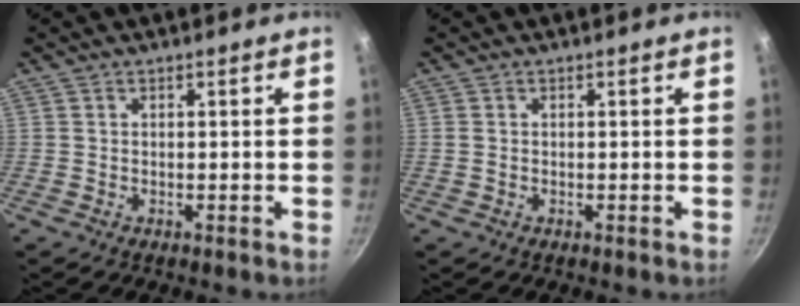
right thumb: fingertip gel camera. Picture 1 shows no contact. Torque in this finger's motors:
{"motor_torque": [-0.07, -0.01, -0.14, 0.14, 0.04]}